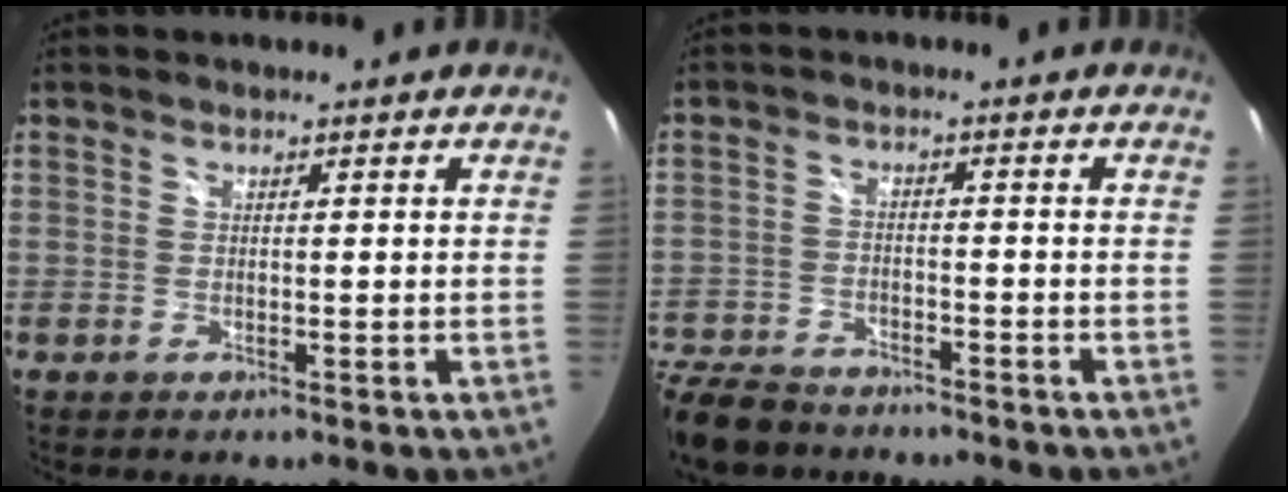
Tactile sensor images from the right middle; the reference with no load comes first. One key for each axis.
{"total": 12.8, "fx": -10.3, "fy": 6.1, "fz": 4.6, "tx": -0.140, "ty": -0.008, "tz": -0.183}